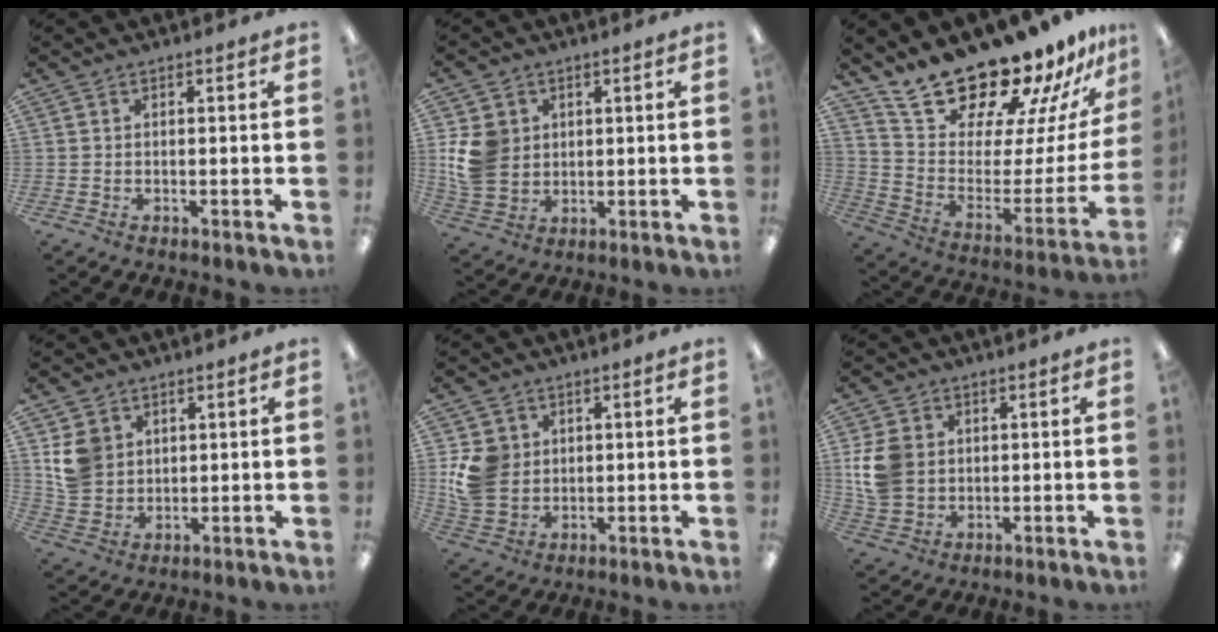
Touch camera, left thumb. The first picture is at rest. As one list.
[{"total": 9.8, "force": [1.9, 8.8, 4.0], "torque": [-0.093, 0.006, 0.040]}, {"total": 19.1, "force": [18.3, 3.3, 4.3], "torque": [-0.086, -0.168, 0.317]}, {"total": 8.3, "force": [3.1, 7.2, 2.8], "torque": [-0.056, 0.007, 0.066]}, {"total": 9.4, "force": [1.5, 8.6, 3.6], "torque": [-0.079, 0.007, 0.035]}, {"total": 10.3, "force": [1.4, 8.6, 5.4], "torque": [-0.117, 0.015, 0.030]}]